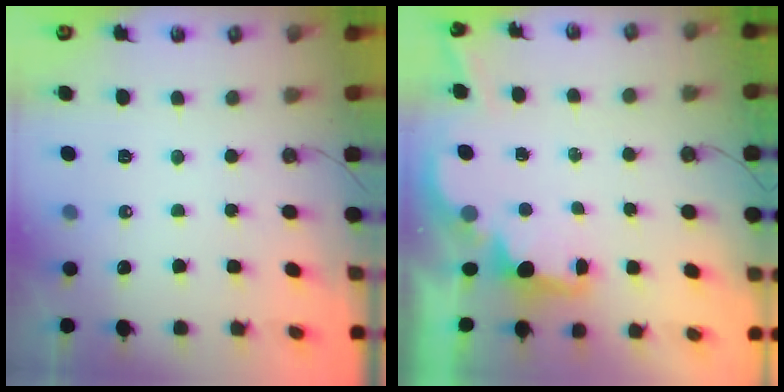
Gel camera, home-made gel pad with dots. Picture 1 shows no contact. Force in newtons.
{"total": 2.2, "press": 2.1, "slide": 0.8}